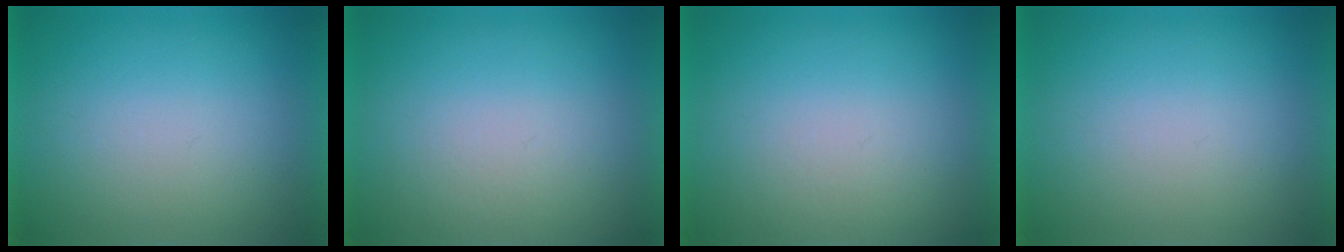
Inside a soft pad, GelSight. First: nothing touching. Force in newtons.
{"total": 2.0}
{"total": 2.0}
{"total": 0.0}